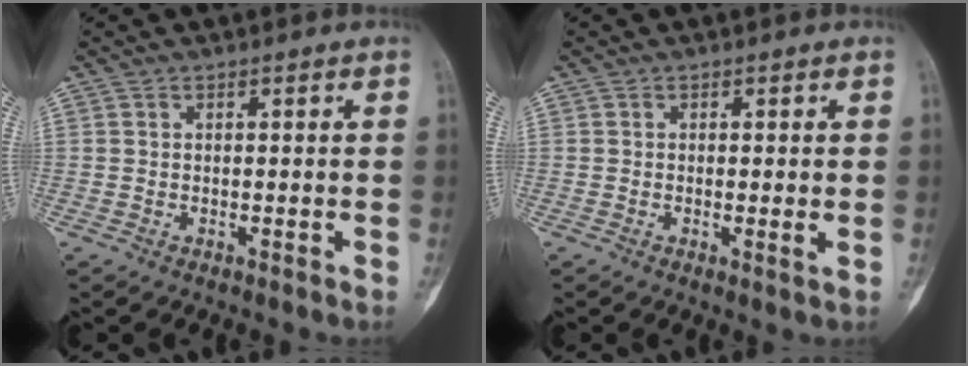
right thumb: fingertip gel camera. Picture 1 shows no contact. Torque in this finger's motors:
{"motor_torque": [-0.70, -0.22, -0.17, 0.06, -0.03]}